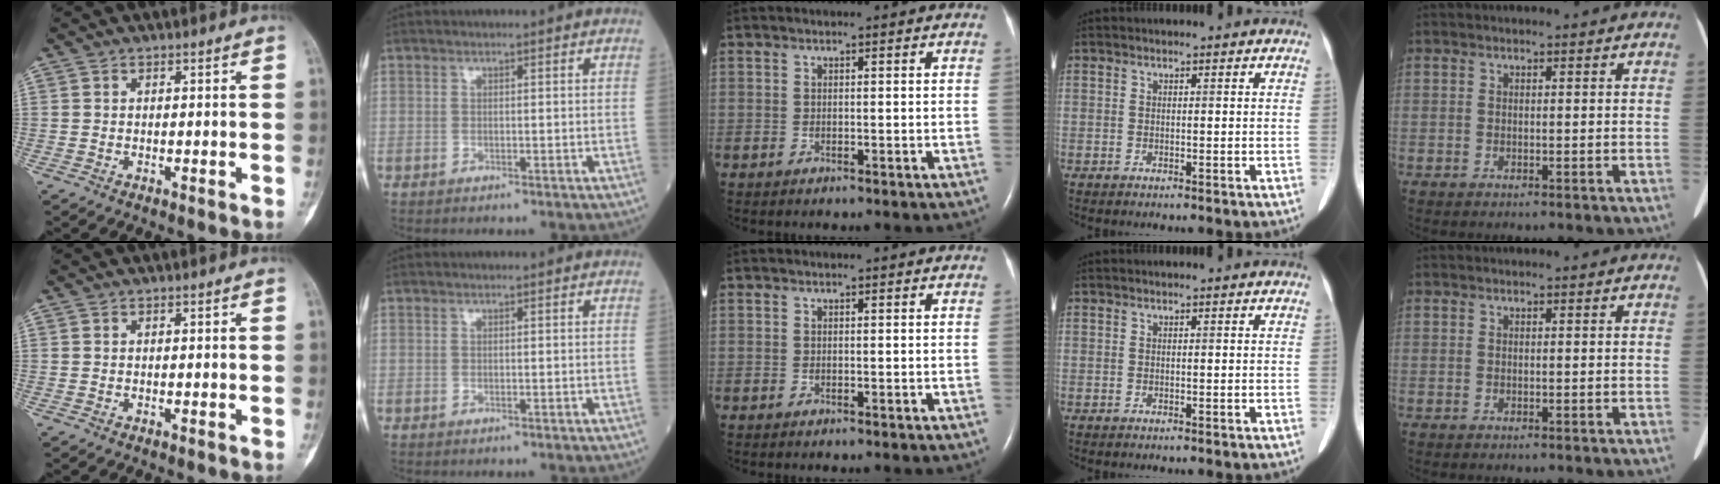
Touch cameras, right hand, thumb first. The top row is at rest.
{}